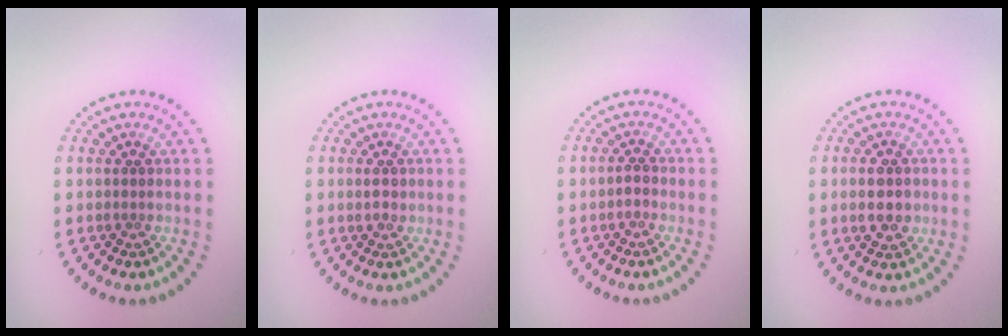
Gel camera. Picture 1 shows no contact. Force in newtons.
{"total": 1.2, "press": 1.1, "slide": 0.1}
{"total": 0.9, "press": 0.8, "slide": 0.3}
{"total": 2.9, "press": 2.9, "slide": 0.2}